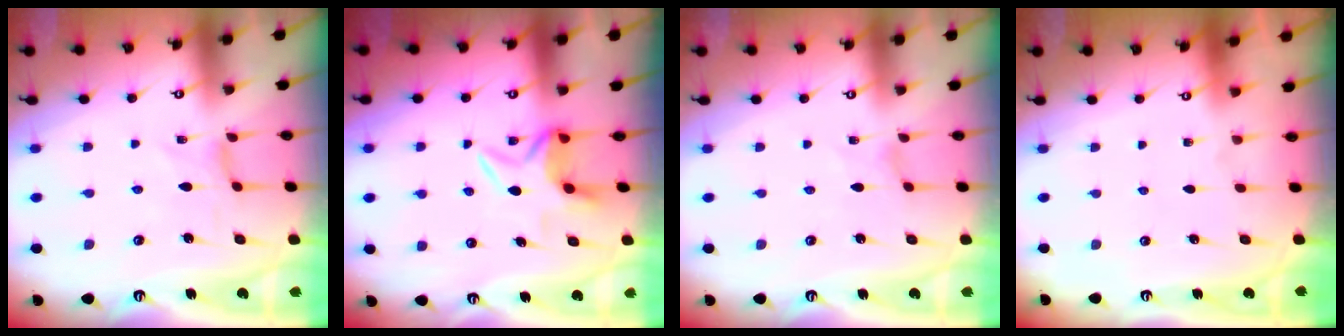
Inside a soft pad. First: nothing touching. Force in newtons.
{"total": 5.3, "press": 5.1, "slide": 1.3}
{"total": 0.0}
{"total": 0.0}